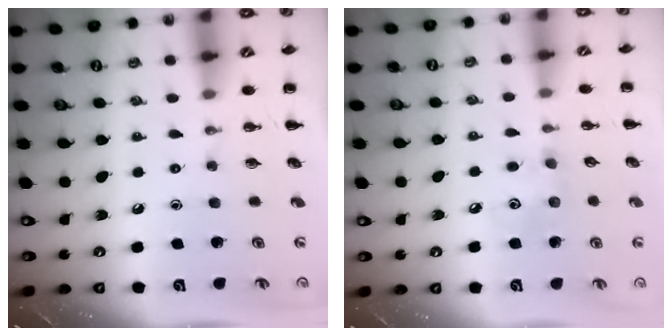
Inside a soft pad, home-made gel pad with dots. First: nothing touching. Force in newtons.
{"total": 5.0, "press": 4.9, "slide": 0.9}